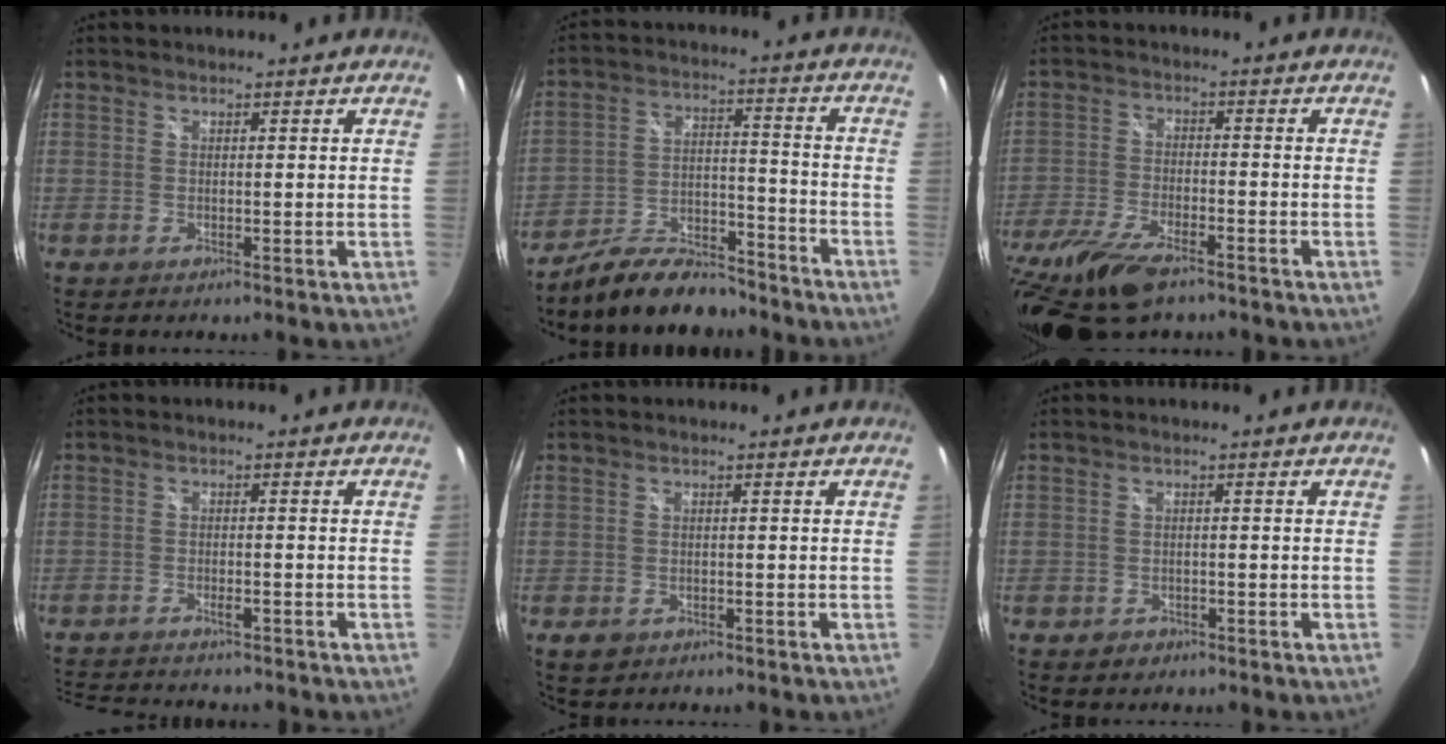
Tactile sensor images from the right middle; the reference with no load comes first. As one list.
[{"total": 11.5, "force": [-10.0, 3.5, 4.5], "torque": [-0.093, 0.015, -0.164]}, {"total": 16.7, "force": [-11.9, 6.1, 9.9], "torque": [-0.228, -0.051, -0.216]}, {"total": 8.8, "force": [-7.8, 1.8, 3.5], "torque": [-0.085, -0.014, -0.120]}, {"total": 1.7, "force": [-0.9, 1.1, 0.9], "torque": [-0.017, -0.006, -0.014]}, {"total": 1.1, "force": [-0.8, 0.7, 0.3], "torque": [-0.007, -0.003, -0.009]}]